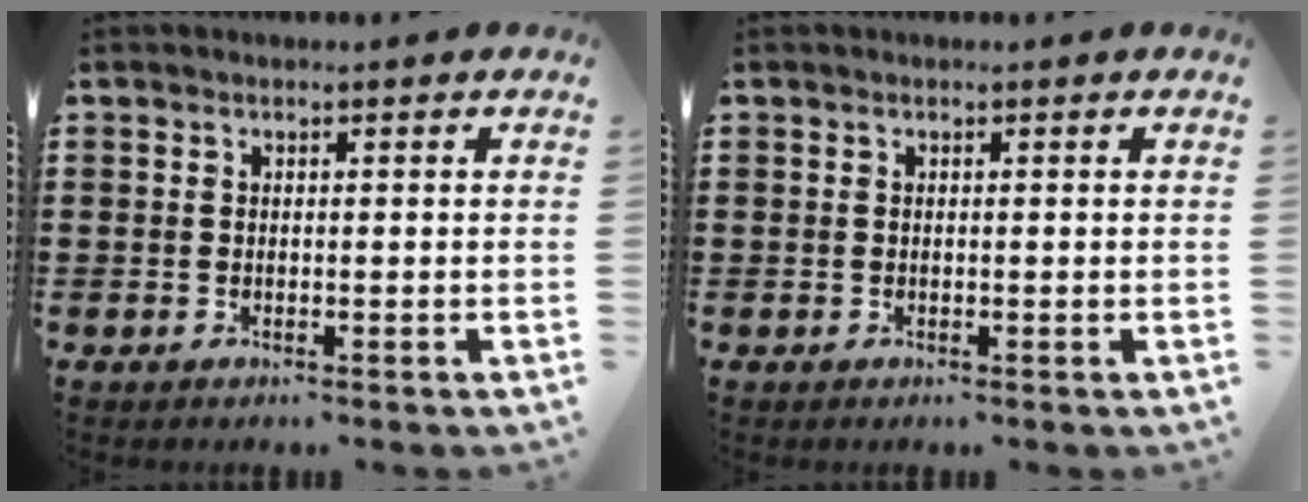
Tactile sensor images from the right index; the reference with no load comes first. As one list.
[{"total": 0.0}]